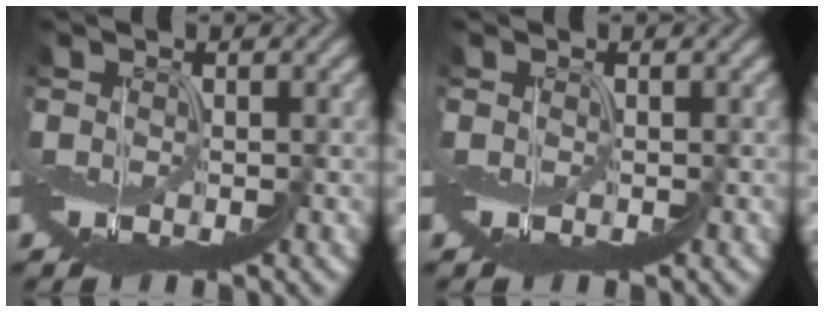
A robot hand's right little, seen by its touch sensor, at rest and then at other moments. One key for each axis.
{"total": 0.0}